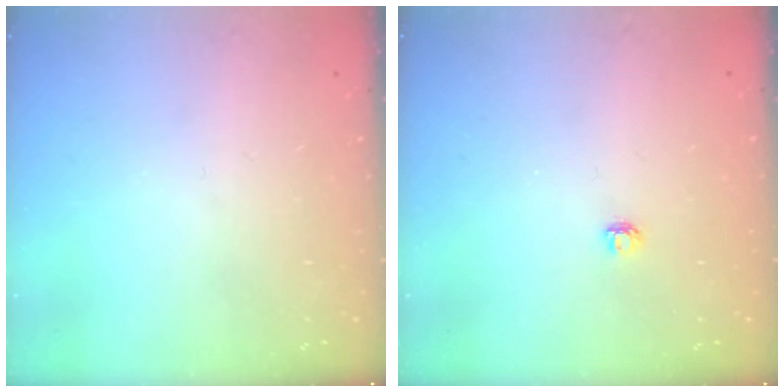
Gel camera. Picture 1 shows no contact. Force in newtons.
{"total": 3.2, "press": 3.2, "slide": 0.4}